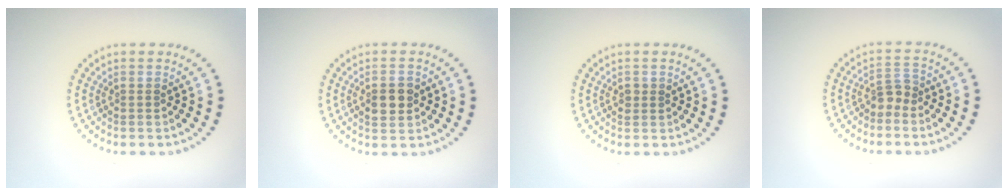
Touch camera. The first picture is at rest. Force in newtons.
{"total": 2.8, "press": 2.8, "slide": 0.1}
{"total": 1.0, "press": 0.9, "slide": 0.2}
{"total": 1.9, "press": 1.3, "slide": 1.3}